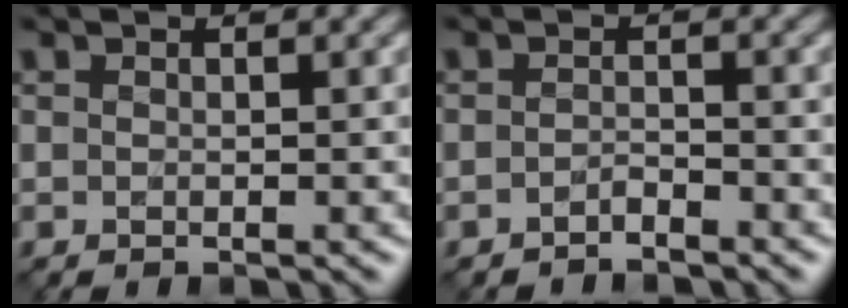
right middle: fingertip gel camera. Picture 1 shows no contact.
{"total": 1.0, "force": [-1.0, 0.1, 0.3], "torque": [-0.005, 0.006, -0.018]}